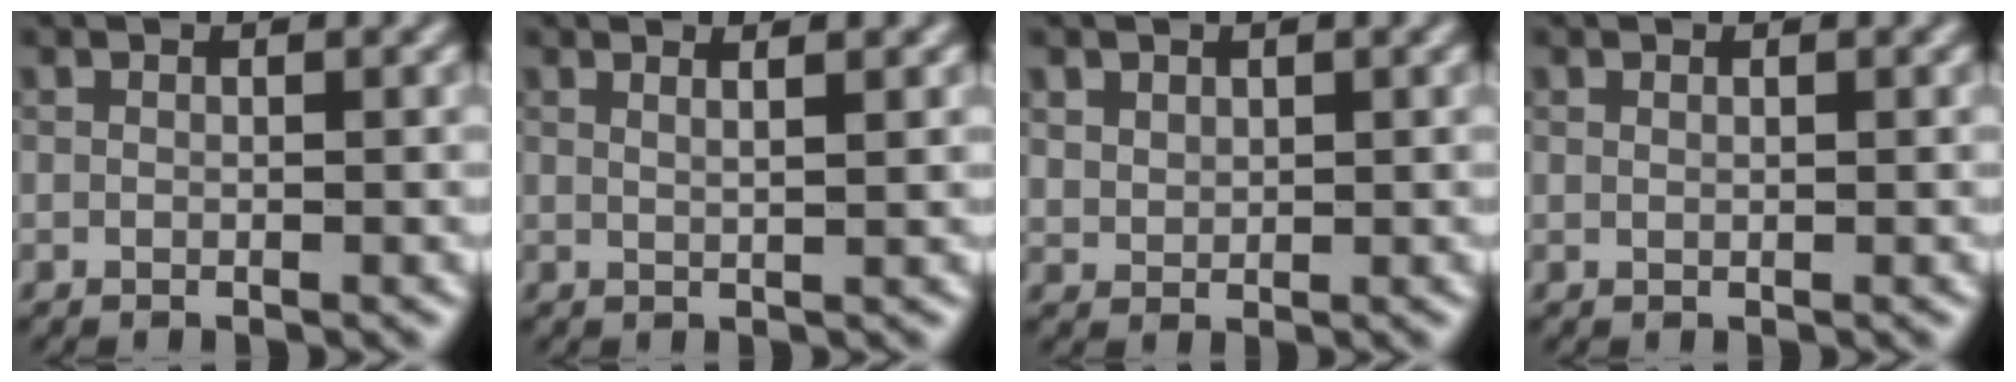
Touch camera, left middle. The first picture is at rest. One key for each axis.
{"total": 2.4, "fx": 1.3, "fy": 1.0, "fz": 1.8, "tx": -0.009, "ty": 0.006, "tz": -0.006}
{"total": 1.4, "fx": 0.8, "fy": 1.0, "fz": 0.4, "tx": -0.010, "ty": -0.003, "tz": 0.021}
{"total": 0.0}